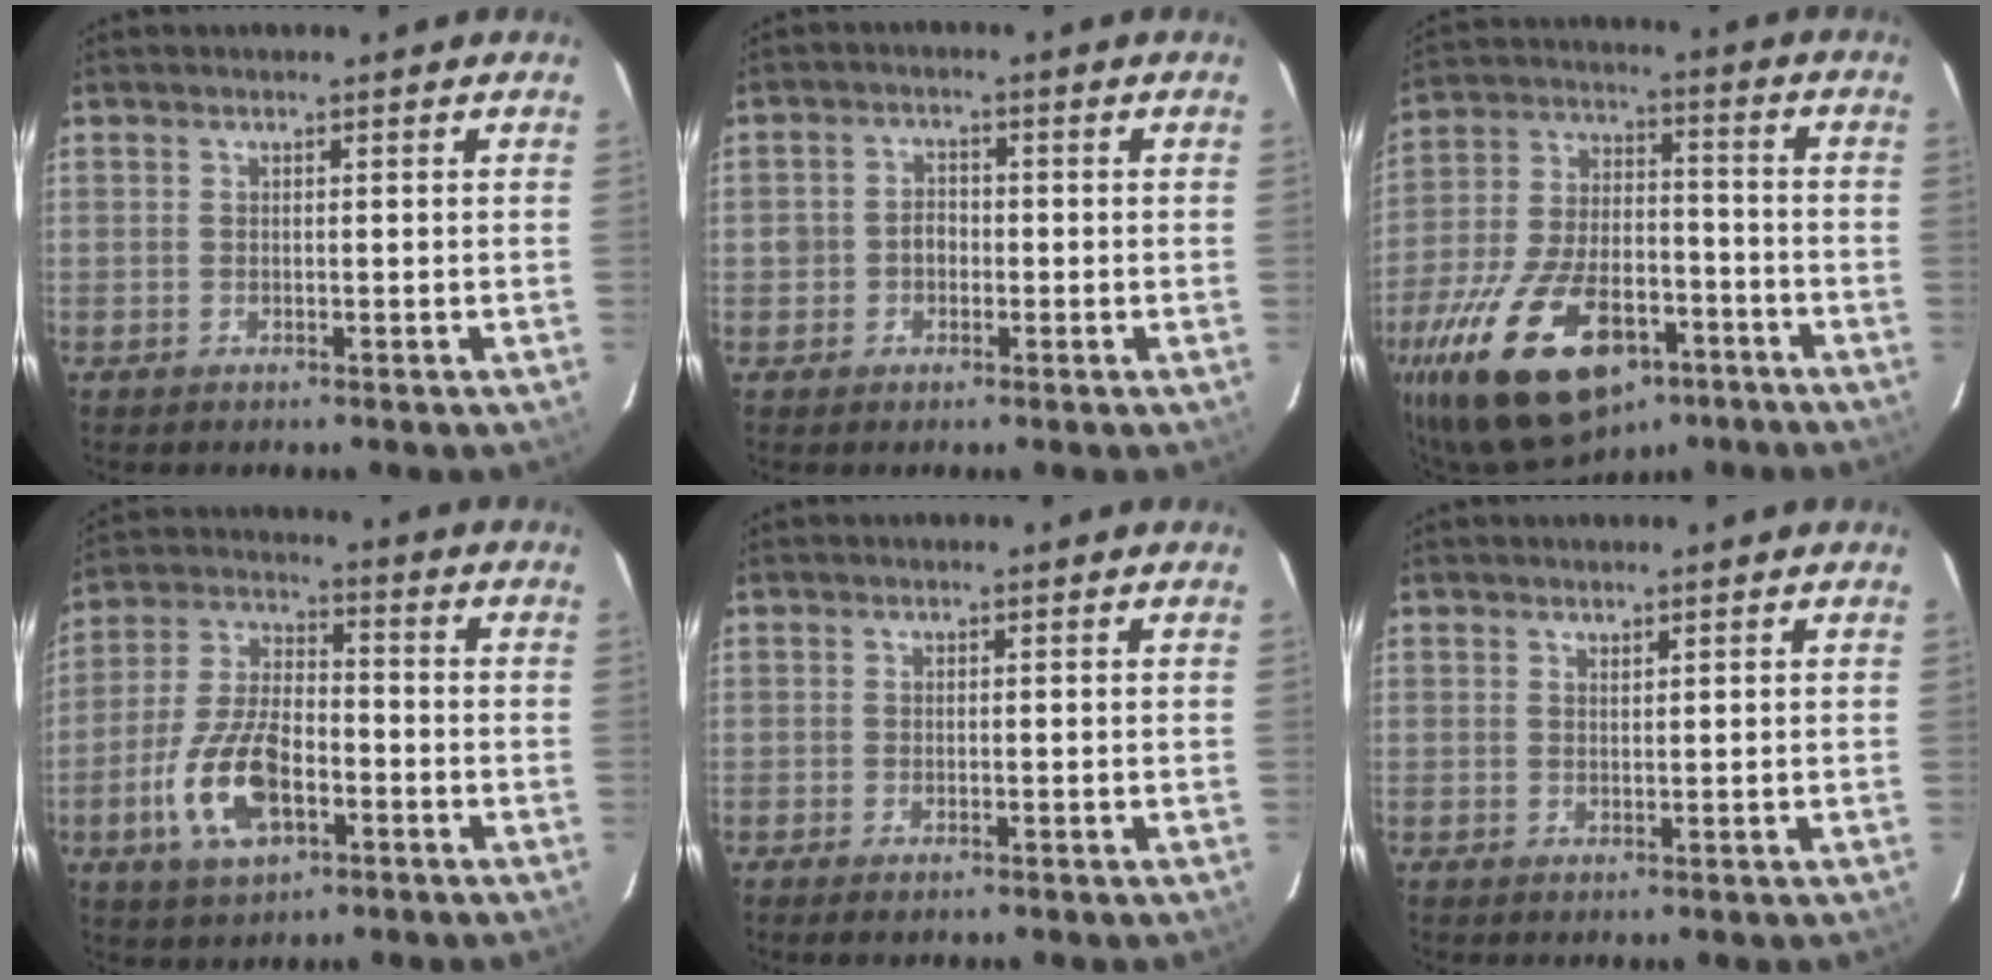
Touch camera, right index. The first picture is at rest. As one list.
[{"total": 3.4, "force": [-1.0, 3.0, 1.3], "torque": [-0.027, 0.009, -0.014]}, {"total": 26.8, "force": [-15.9, 13.4, 16.9], "torque": [-0.346, -0.019, -0.251]}, {"total": 14.0, "force": [-5.4, 6.9, 10.9], "torque": [-0.232, 0.003, -0.095]}, {"total": 1.3, "force": [-1.0, 0.4, 0.7], "torque": [-0.013, -0.006, -0.018]}, {"total": 0.6, "force": [0.5, 0.1, 0.1], "torque": [0.000, -0.001, 0.010]}]